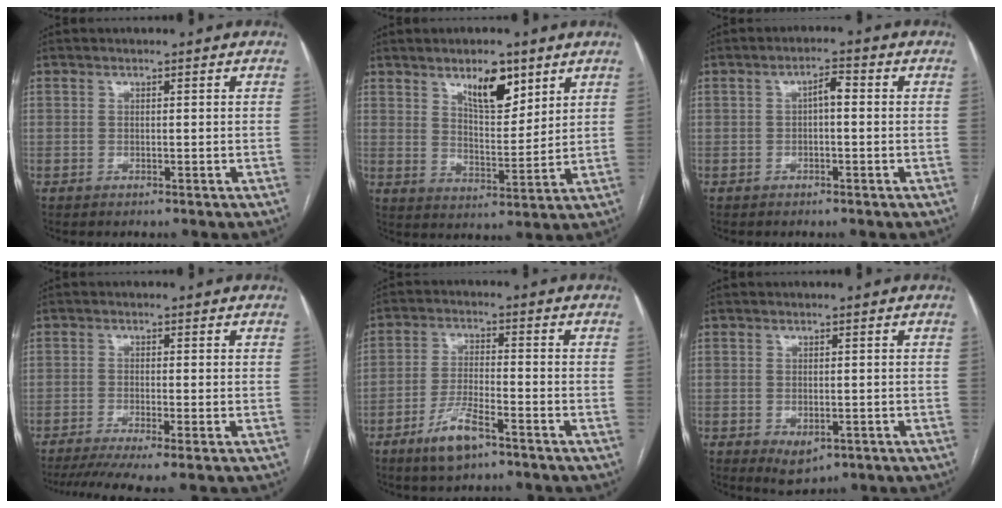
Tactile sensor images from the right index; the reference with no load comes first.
{"total": 8.3, "force": [5.2, 3.0, 5.8], "torque": [-0.098, -0.004, 0.092]}
{"total": 2.6, "force": [0.2, 0.8, 2.4], "torque": [-0.042, 0.015, 0.003]}
{"total": 6.9, "force": [-4.6, 0.6, 5.0], "torque": [-0.089, -0.009, -0.080]}
{"total": 6.8, "force": [-4.4, 1.7, 4.8], "torque": [-0.100, -0.005, -0.080]}
{"total": 3.2, "force": [-1.2, 2.0, 2.2], "torque": [-0.029, -0.004, -0.003]}